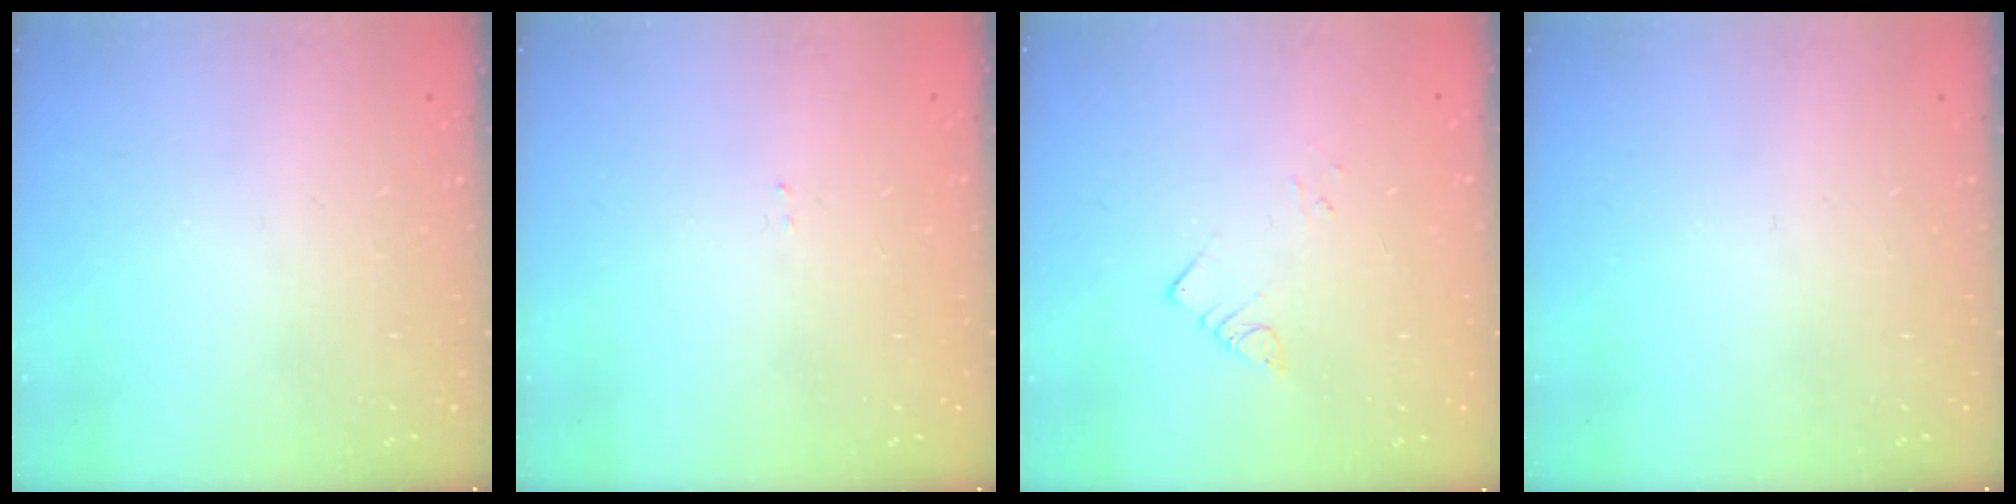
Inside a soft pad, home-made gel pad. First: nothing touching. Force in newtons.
{"total": 1.5, "press": 1.5, "slide": 0.2}
{"total": 2.9, "press": 2.9, "slide": 0.2}
{"total": 0.0}